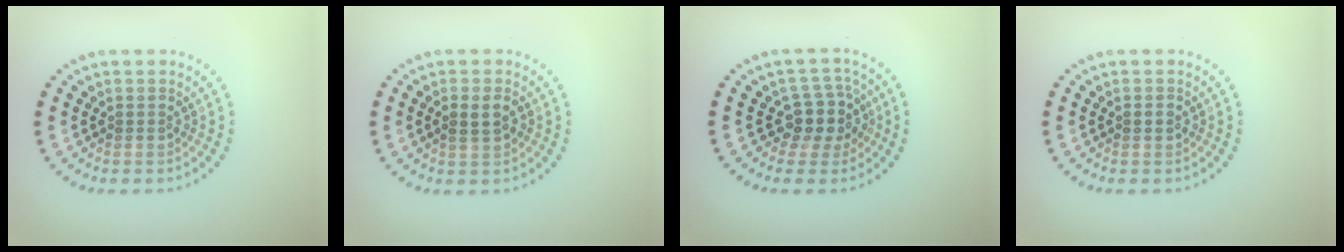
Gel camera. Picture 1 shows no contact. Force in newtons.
{"total": 2.2, "press": 2.2, "slide": 0.3}
{"total": 3.4, "press": 2.8, "slide": 2.0}
{"total": 1.2, "press": 1.2, "slide": 0.1}